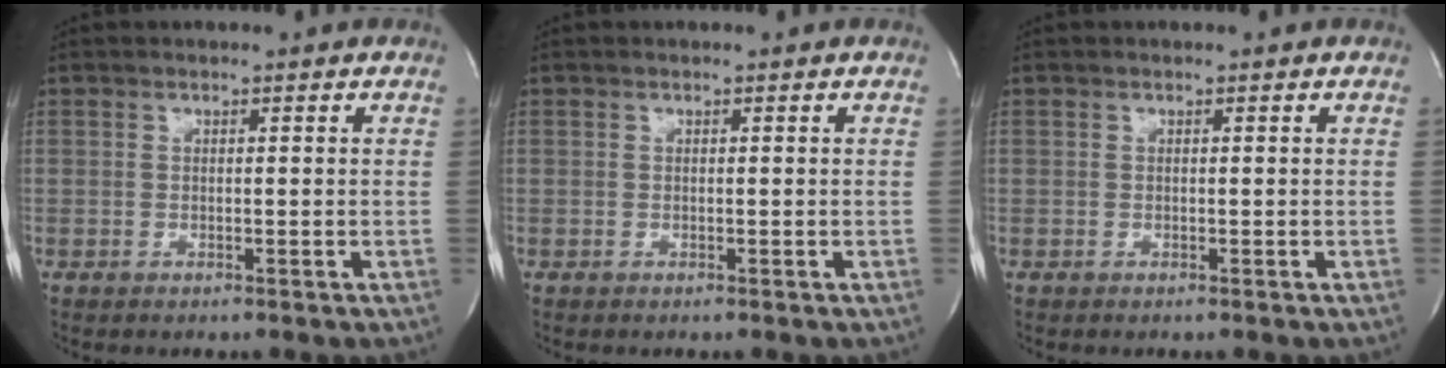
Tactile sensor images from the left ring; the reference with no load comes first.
{"total": 0.0}
{"total": 0.0}